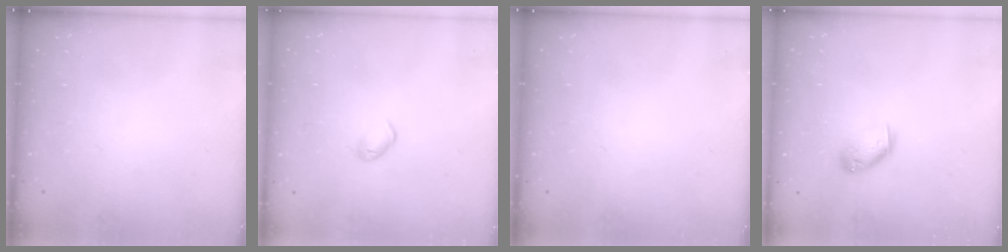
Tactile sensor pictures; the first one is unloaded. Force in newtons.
{"total": 5.1, "press": 5.1, "slide": 0.7}
{"total": 0.0}
{"total": 8.2, "press": 8.1, "slide": 1.2}